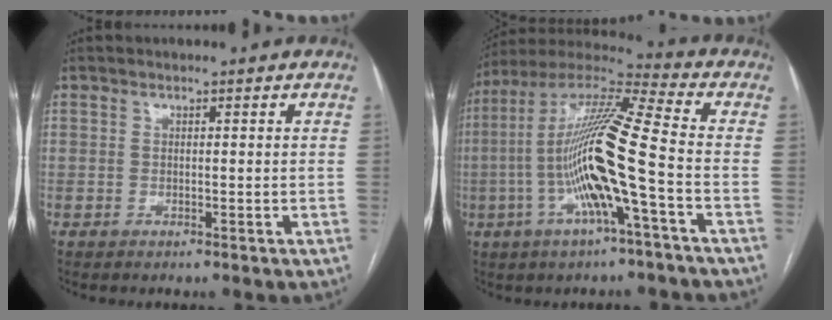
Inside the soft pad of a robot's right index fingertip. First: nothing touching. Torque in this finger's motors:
{"motor_torque": [2.14, 0.00, 1.05, 0.21]}